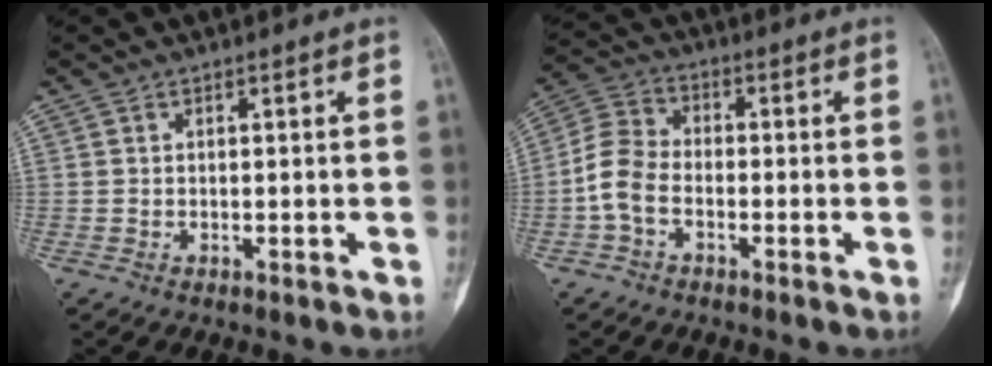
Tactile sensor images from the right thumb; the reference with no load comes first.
{"total": 7.2, "force": [-2.3, 4.7, 4.9], "torque": [-0.098, 0.026, -0.058]}